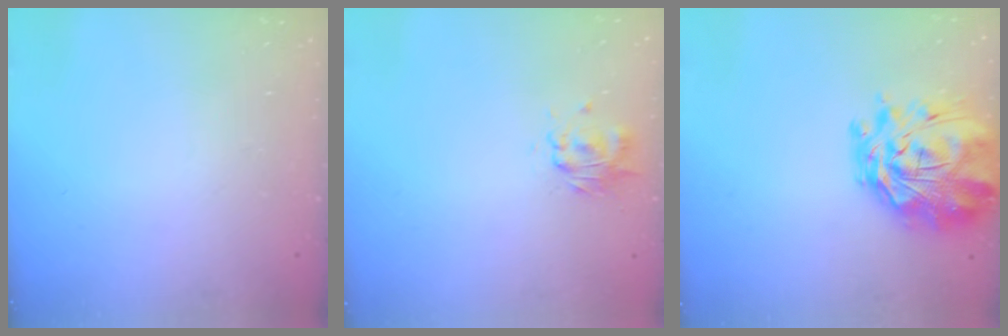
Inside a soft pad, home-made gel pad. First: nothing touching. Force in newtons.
{"total": 2.8, "press": 2.7, "slide": 0.7}
{"total": 4.5, "press": 4.0, "slide": 2.1}